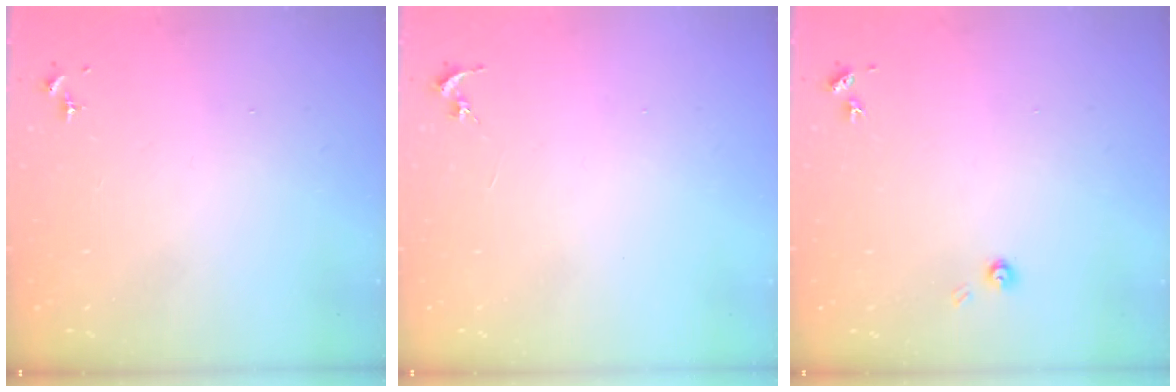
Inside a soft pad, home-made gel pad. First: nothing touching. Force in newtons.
{"total": 0.0}
{"total": 3.3, "press": 3.3, "slide": 0.2}